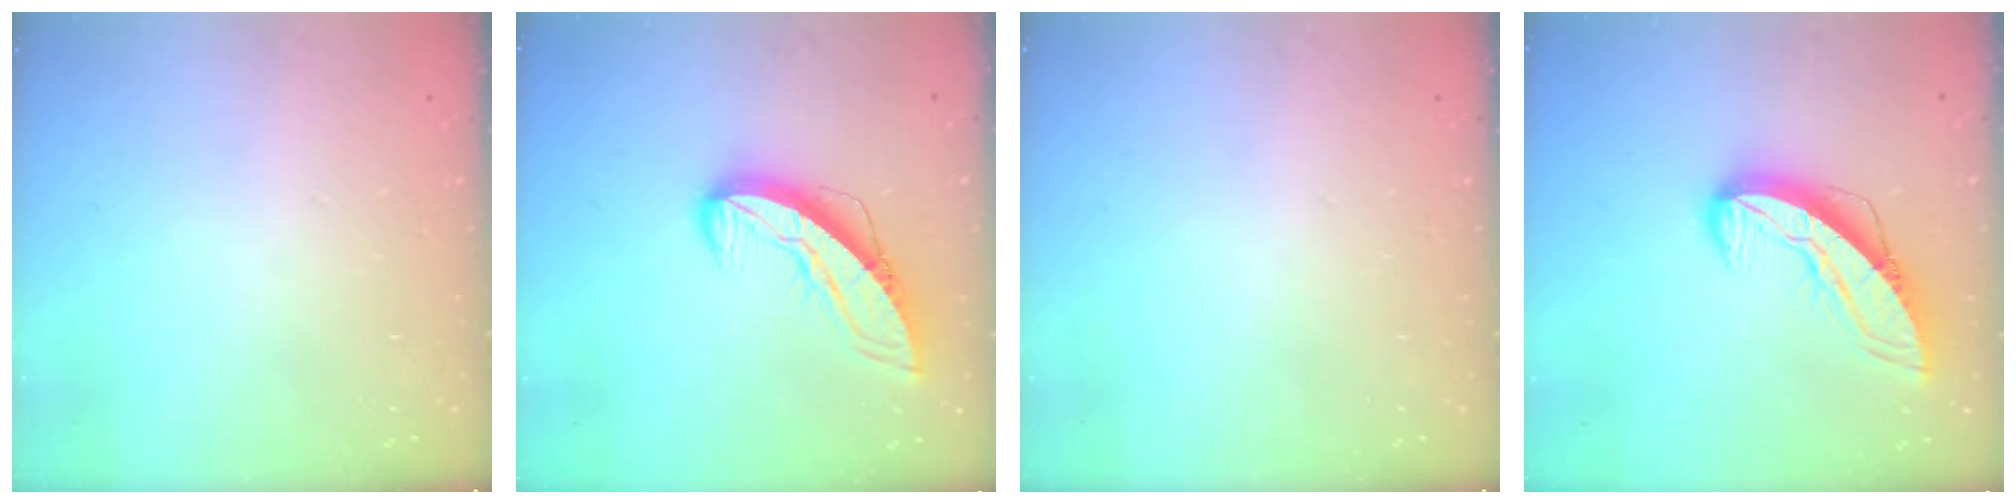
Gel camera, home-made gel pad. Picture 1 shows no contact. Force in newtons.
{"total": 10.2, "press": 10.1, "slide": 1.1}
{"total": 0.0}
{"total": 11.0, "press": 11.0, "slide": 1.2}